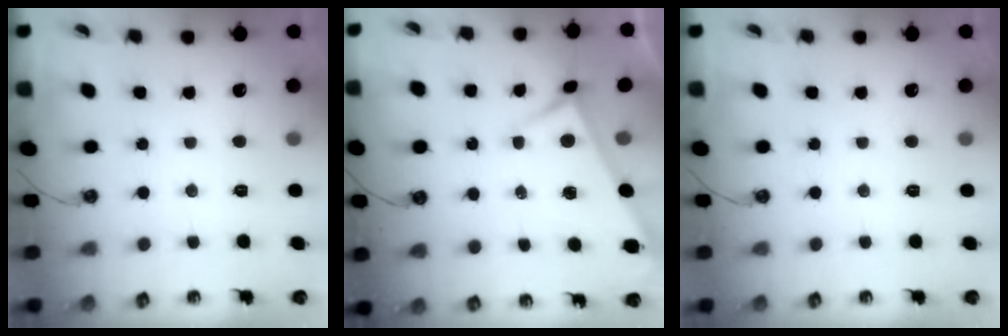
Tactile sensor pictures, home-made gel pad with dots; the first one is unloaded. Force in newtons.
{"total": 2.4, "press": 2.3, "slide": 0.6}
{"total": 0.0}